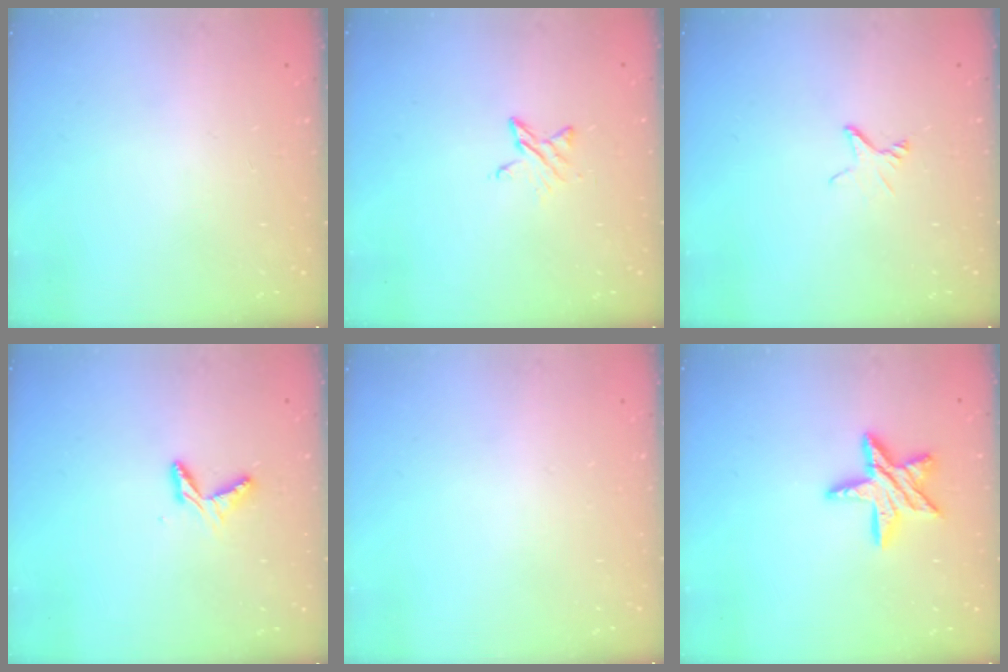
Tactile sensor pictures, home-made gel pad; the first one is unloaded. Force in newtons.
{"total": 5.1, "press": 5.1, "slide": 0.5}
{"total": 2.3, "press": 2.3, "slide": 0.2}
{"total": 5.0, "press": 4.9, "slide": 0.5}
{"total": 0.0}
{"total": 11.9, "press": 11.9, "slide": 0.9}